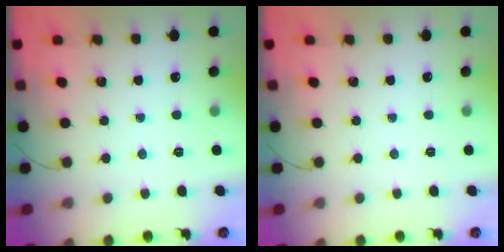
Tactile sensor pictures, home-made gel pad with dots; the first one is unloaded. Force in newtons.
{"total": 0.0}